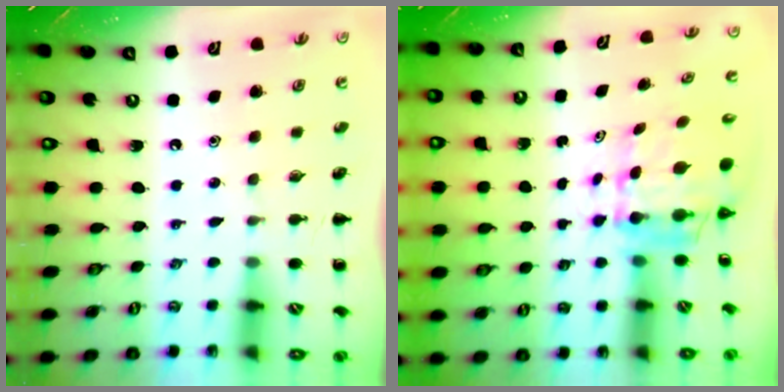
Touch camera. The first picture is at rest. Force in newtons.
{"total": 5.8, "press": 5.3, "slide": 2.3}